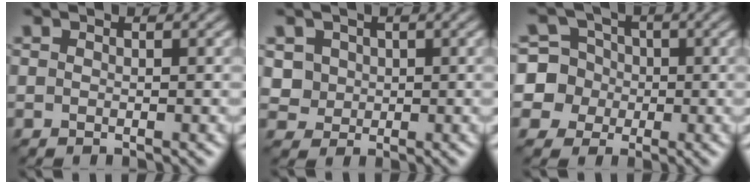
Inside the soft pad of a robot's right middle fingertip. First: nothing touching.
{"total": 3.7, "force": [1.0, 3.3, 1.4], "torque": [-0.025, 0.013, 0.022]}
{"total": 5.4, "force": [-0.5, 5.2, 0.9], "torque": [-0.013, 0.032, -0.026]}